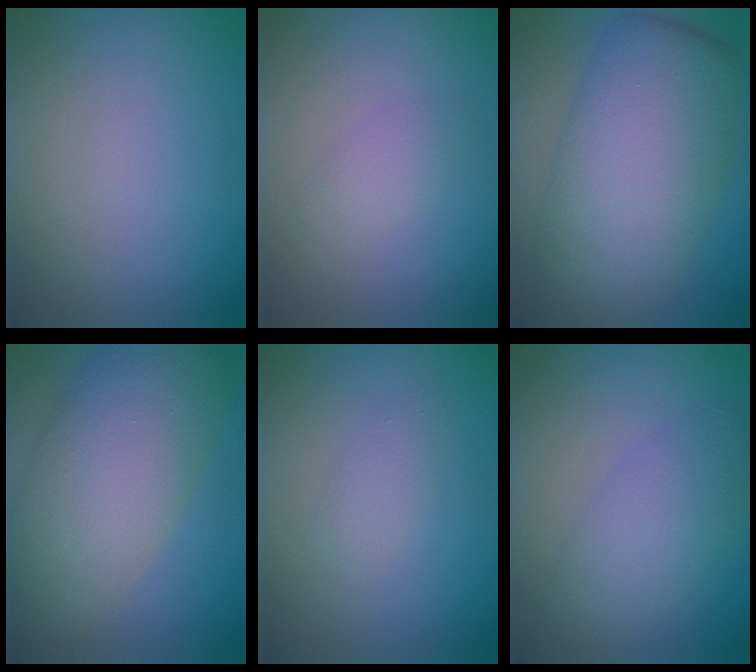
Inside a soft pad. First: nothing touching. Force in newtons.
{"total": 1.3, "press": 1.3, "slide": 0.1}
{"total": 10.3, "press": 10.3, "slide": 0.5}
{"total": 9.4, "press": 9.4, "slide": 0.4}
{"total": 1.3, "press": 1.3, "slide": 0.0}
{"total": 4.1, "press": 4.1, "slide": 0.1}